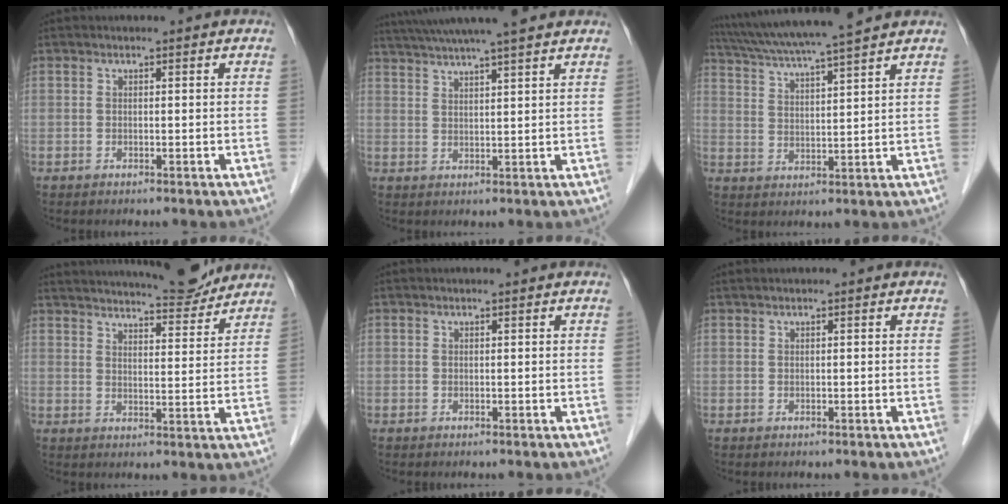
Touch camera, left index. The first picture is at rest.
{"total": 14.8, "force": [12.9, 0.1, 7.4], "torque": [-0.132, 0.038, 0.188]}
{"total": 14.0, "force": [12.2, -0.9, 6.8], "torque": [-0.127, 0.027, 0.194]}
{"total": 17.4, "force": [16.1, 2.2, 6.3], "torque": [-0.102, 0.011, 0.228]}
{"total": 2.1, "force": [1.7, 0.0, 1.2], "torque": [-0.017, 0.028, 0.031]}
{"total": 1.1, "force": [0.8, -0.1, 0.7], "torque": [-0.019, 0.016, 0.021]}